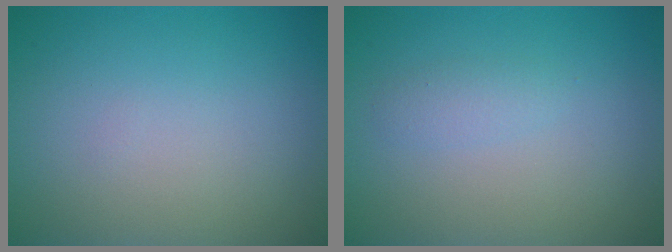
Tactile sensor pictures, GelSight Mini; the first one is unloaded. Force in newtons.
{"total": 1.1, "press": 1.0, "slide": 0.1}